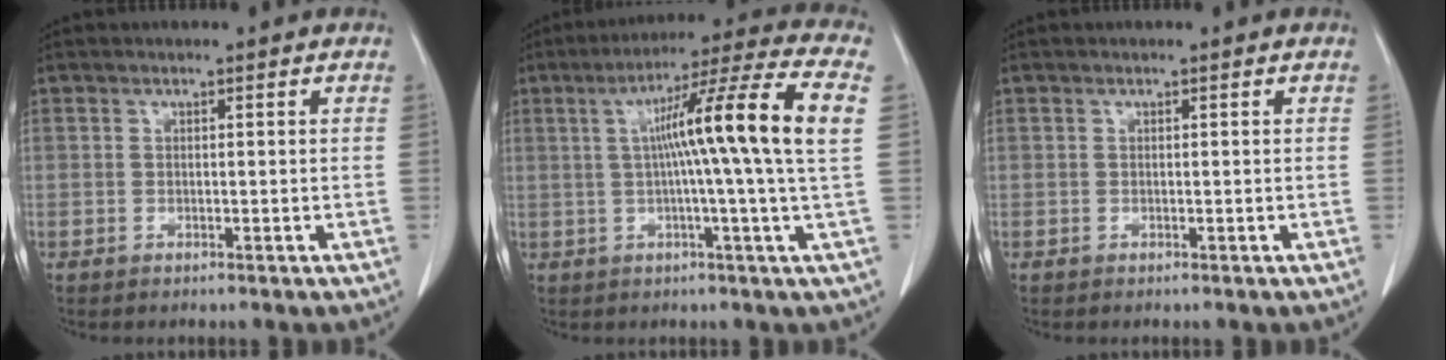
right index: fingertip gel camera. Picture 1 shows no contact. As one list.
[{"total": 15.6, "force": [2.1, -2.2, 15.3], "torque": [-0.231, 0.016, 0.023]}, {"total": 0.0}]